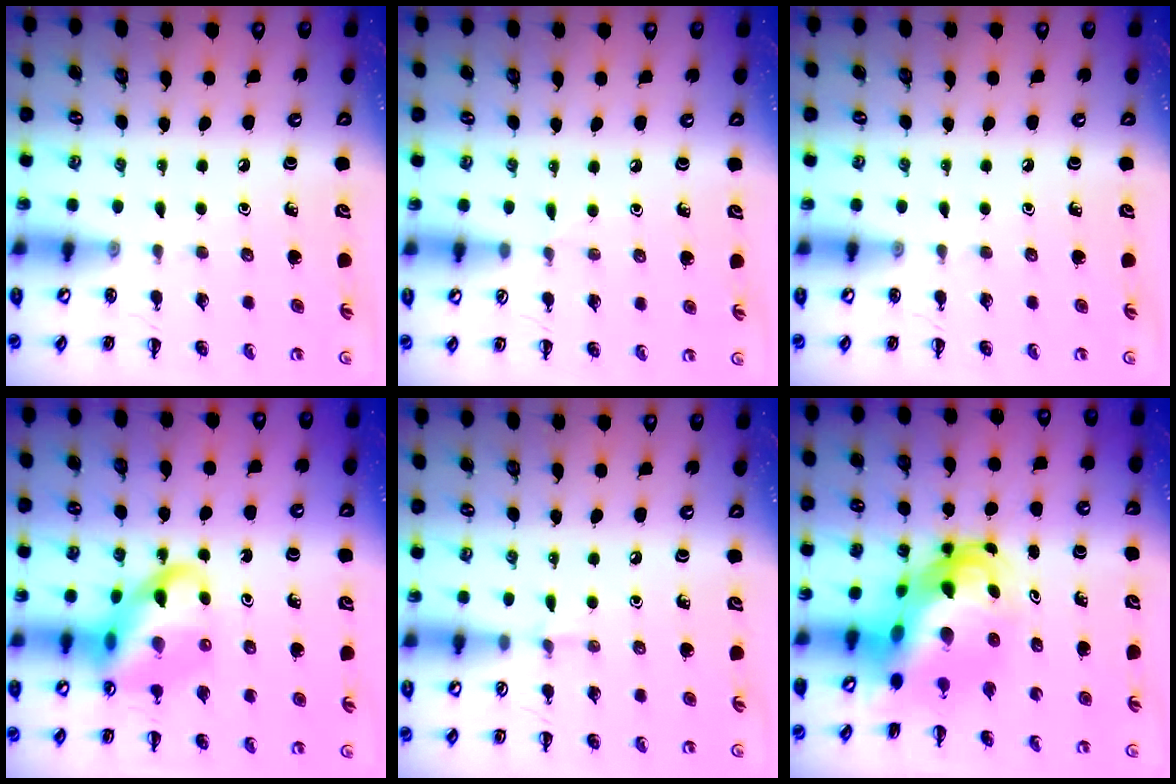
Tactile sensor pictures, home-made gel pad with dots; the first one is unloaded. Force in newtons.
{"total": 3.5, "press": 3.3, "slide": 1.4}
{"total": 0.0}
{"total": 14.4, "press": 14.2, "slide": 2.8}
{"total": 4.2, "press": 4.0, "slide": 1.5}
{"total": 8.7, "press": 8.4, "slide": 2.5}